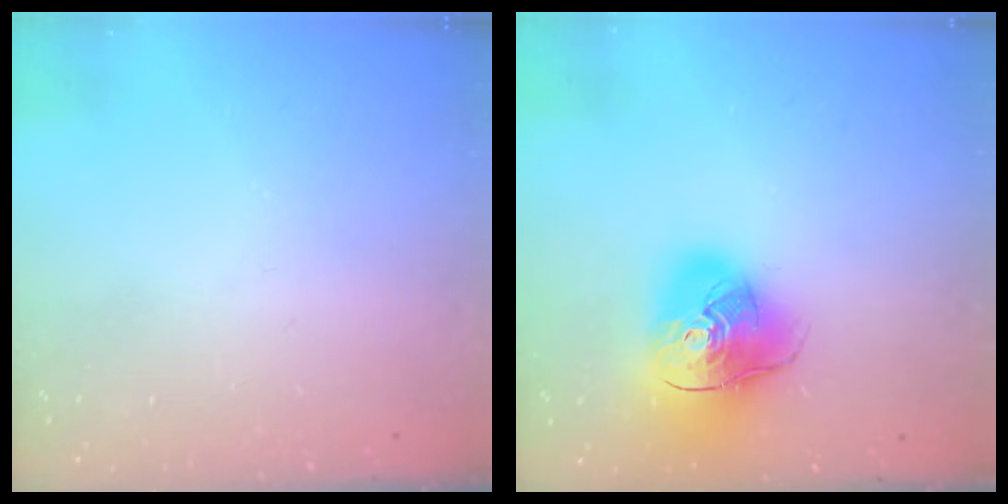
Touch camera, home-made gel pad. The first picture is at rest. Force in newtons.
{"total": 17.9, "press": 17.8, "slide": 2.3}